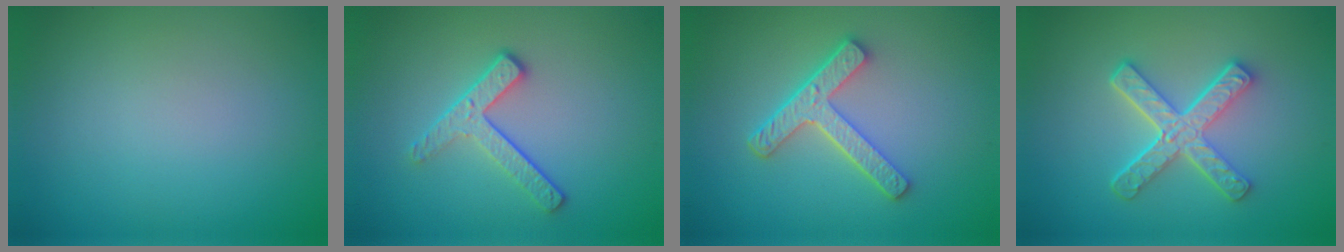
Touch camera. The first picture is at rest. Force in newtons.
{"total": 2.9, "press": 2.3, "slide": 1.7}
{"total": 4.3, "press": 3.3, "slide": 2.8}
{"total": 5.0, "press": 3.8, "slide": 3.3}